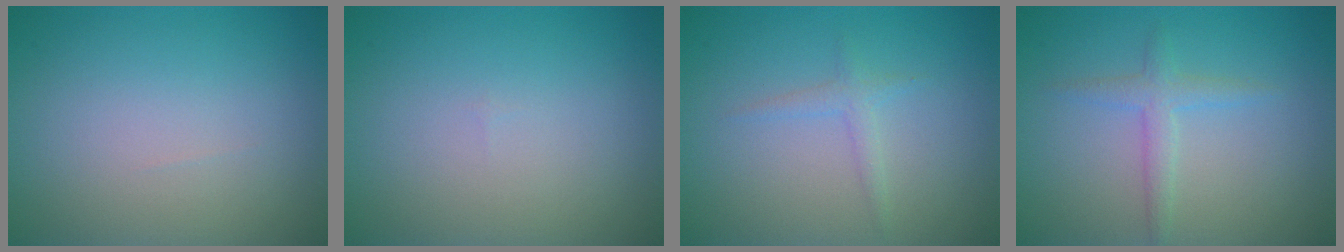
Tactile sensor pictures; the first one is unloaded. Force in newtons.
{"total": 0.0}
{"total": 1.1, "press": 1.1, "slide": 0.1}
{"total": 1.9, "press": 1.9, "slide": 0.2}